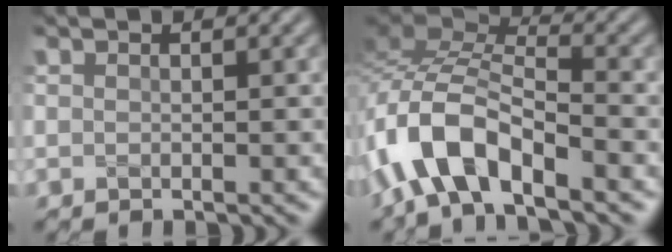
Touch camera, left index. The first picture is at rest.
{"total": 8.2, "force": [-4.7, 3.1, 6.0], "torque": [-0.108, 0.010, -0.100]}